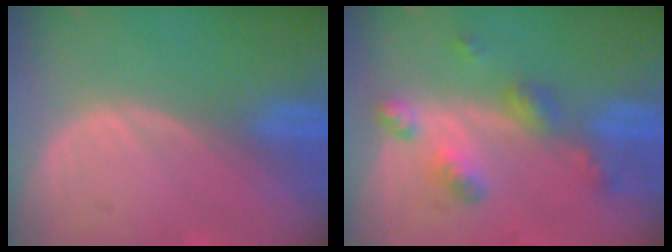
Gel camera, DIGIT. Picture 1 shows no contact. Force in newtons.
{"total": 6.0, "press": 5.3, "slide": 2.8}